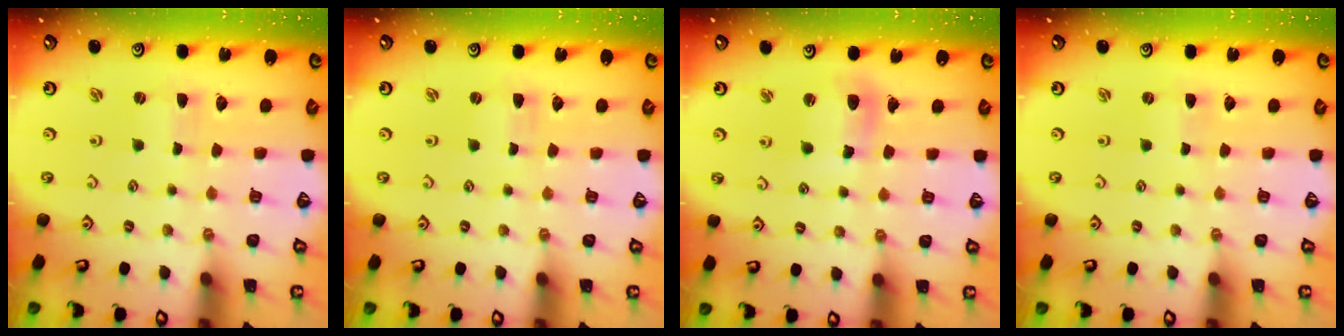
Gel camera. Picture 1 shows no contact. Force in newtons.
{"total": 0.0}
{"total": 10.0, "press": 9.9, "slide": 1.3}
{"total": 0.0}